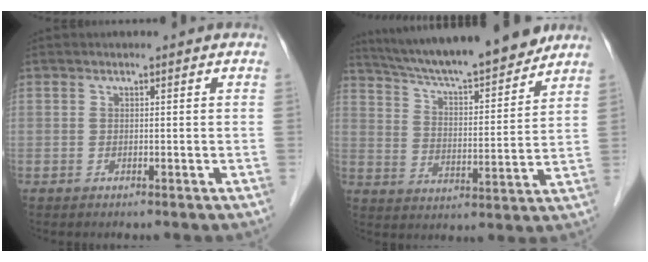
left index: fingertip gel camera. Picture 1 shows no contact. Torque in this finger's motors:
{"motor_torque": [0.12, -0.51, 0.32, 0.08]}